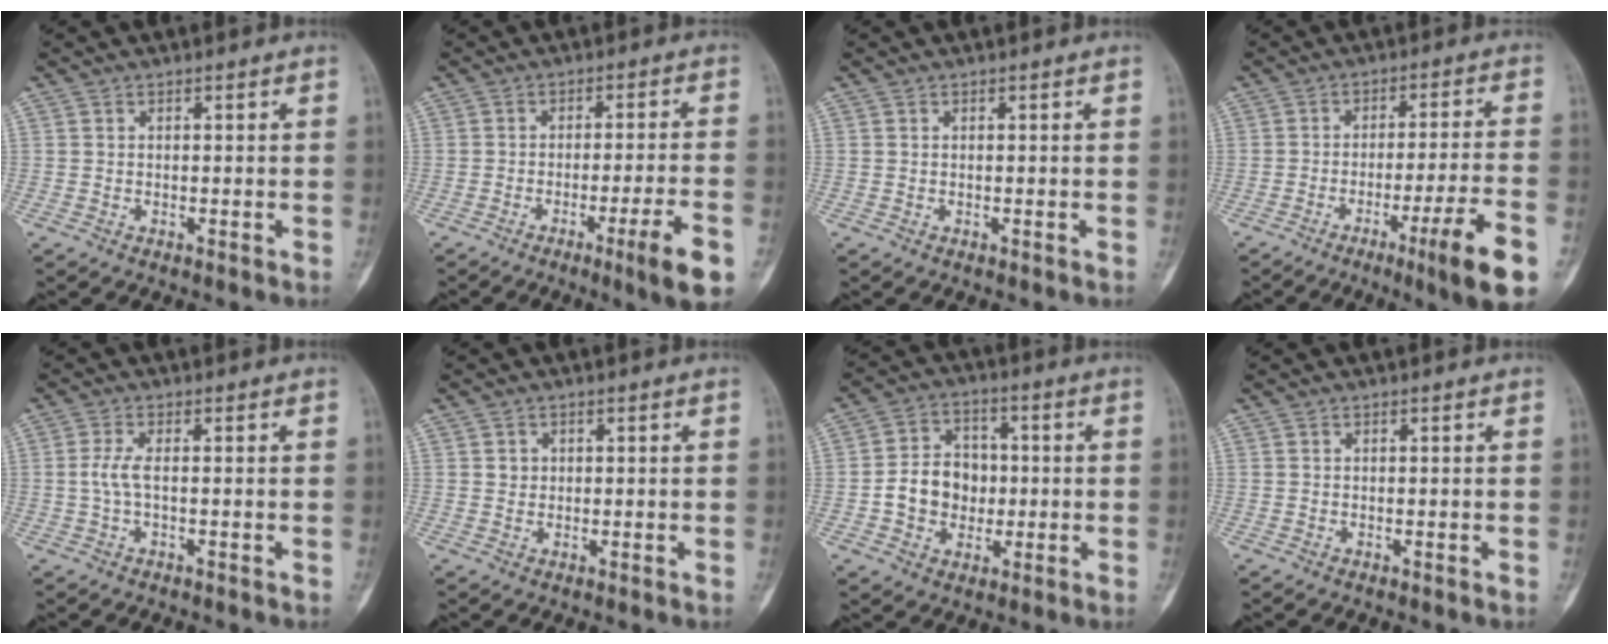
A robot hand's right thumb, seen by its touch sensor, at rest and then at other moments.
{"total": 9.2, "force": [-4.5, 0.3, 8.1], "torque": [-0.114, 0.008, -0.063]}
{"total": 0.0}
{"total": 13.4, "force": [-6.6, 0.7, 11.7], "torque": [-0.171, 0.010, -0.094]}
{"total": 2.9, "force": [-0.2, 0.9, 2.8], "torque": [-0.072, 0.001, -0.006]}
{"total": 1.5, "force": [0.4, 1.4, 0.5], "torque": [0.001, 0.002, 0.004]}
{"total": 10.2, "force": [-1.1, 8.5, 5.6], "torque": [-0.058, 0.023, -0.023]}
{"total": 0.0}